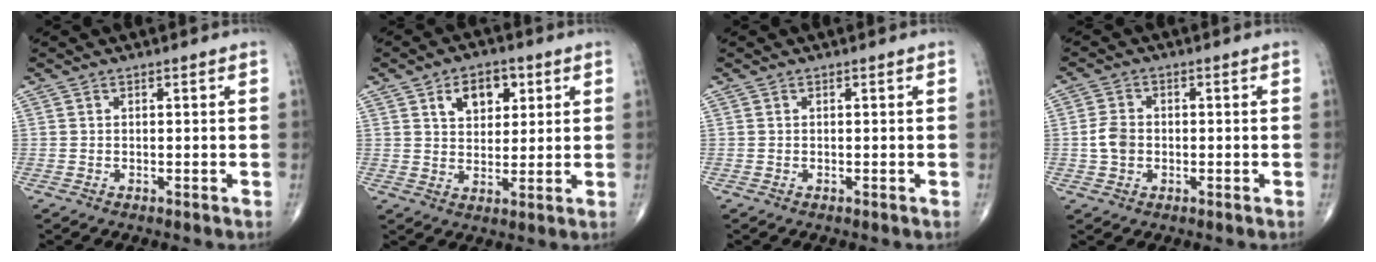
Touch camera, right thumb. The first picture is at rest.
{"total": 8.0, "force": [3.4, 5.2, 5.0], "torque": [-0.045, -0.012, 0.052]}
{"total": 0.0}
{"total": 4.1, "force": [-0.5, 3.1, 2.6], "torque": [-0.049, 0.008, -0.012]}